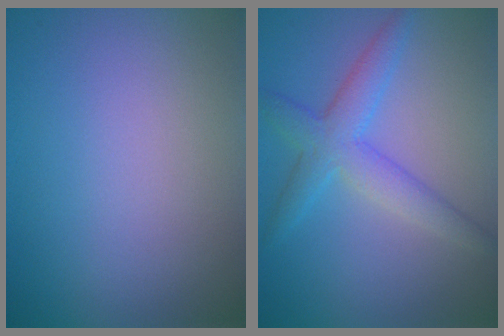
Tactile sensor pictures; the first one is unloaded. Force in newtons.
{"total": 3.9, "press": 3.9, "slide": 0.2}